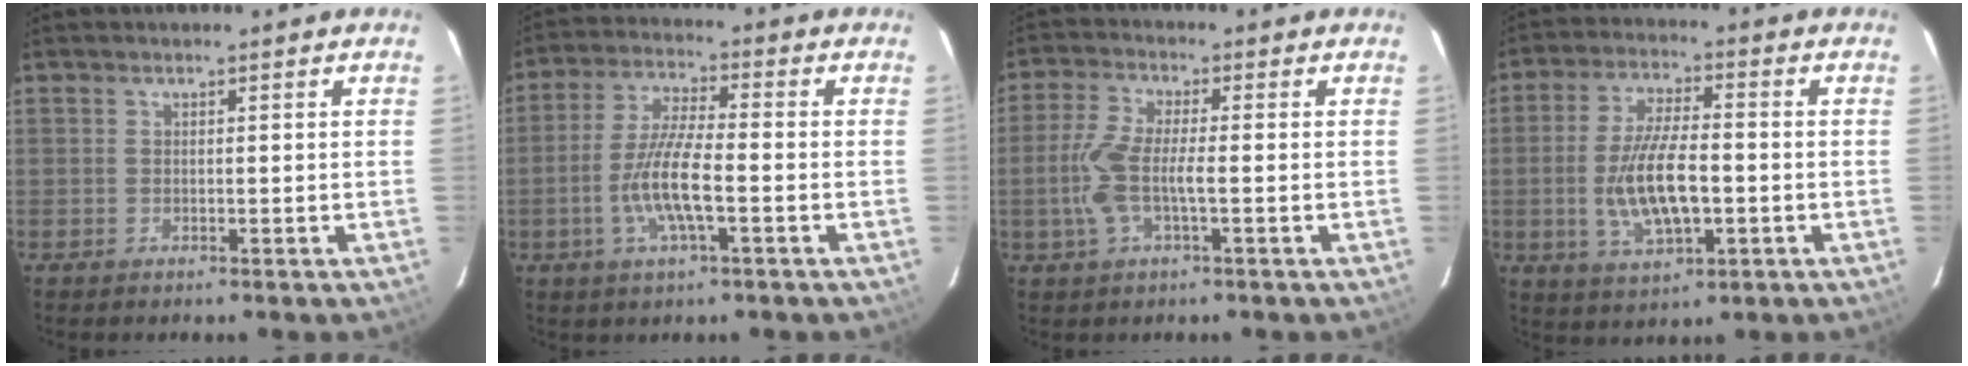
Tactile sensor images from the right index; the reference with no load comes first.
{"total": 9.9, "force": [-2.9, 1.9, 9.2], "torque": [-0.187, -0.002, -0.056]}
{"total": 8.1, "force": [-1.6, 1.9, 7.7], "torque": [-0.168, 0.000, -0.031]}
{"total": 11.9, "force": [-2.1, 4.4, 10.9], "torque": [-0.217, -0.004, -0.033]}